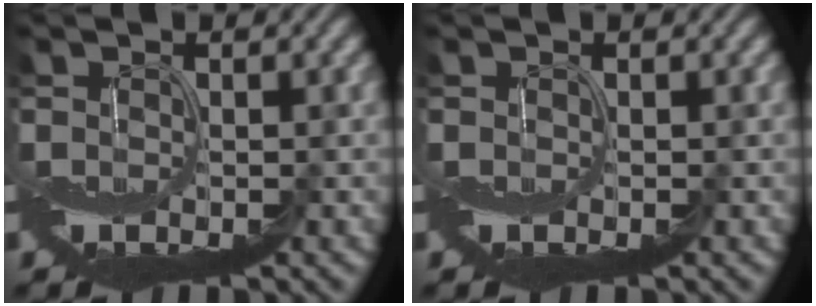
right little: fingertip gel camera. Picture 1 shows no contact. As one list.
[{"total": 0.0}]